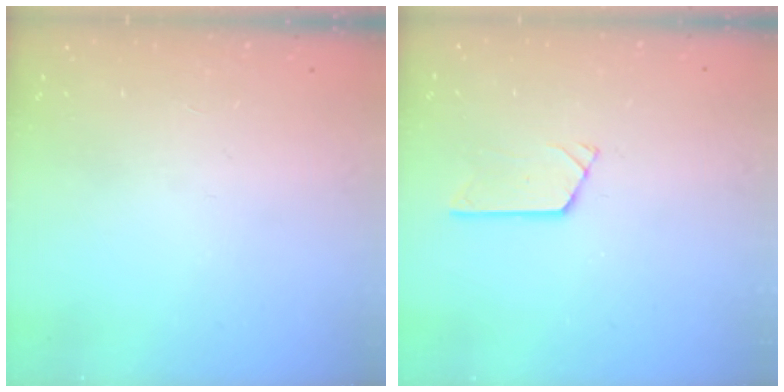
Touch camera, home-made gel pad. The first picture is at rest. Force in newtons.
{"total": 2.4, "press": 2.4, "slide": 0.2}